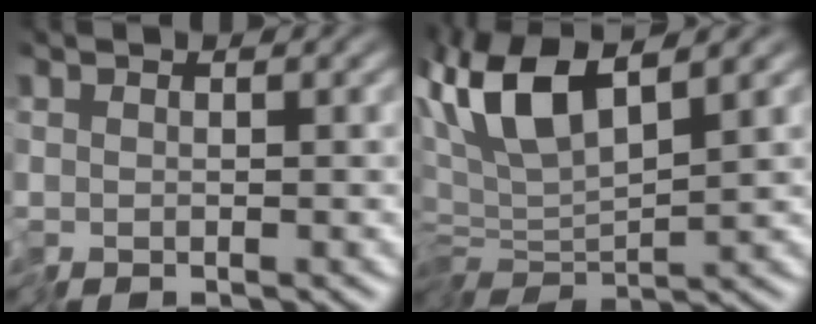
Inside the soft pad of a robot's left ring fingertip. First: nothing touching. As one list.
[{"total": 6.1, "force": [2.0, 2.2, 5.3], "torque": [-0.118, 0.013, 0.029]}]